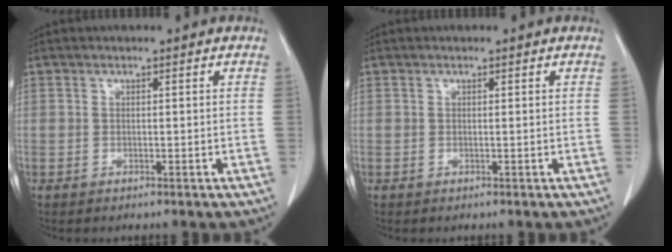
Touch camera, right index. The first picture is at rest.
{"total": 0.0}